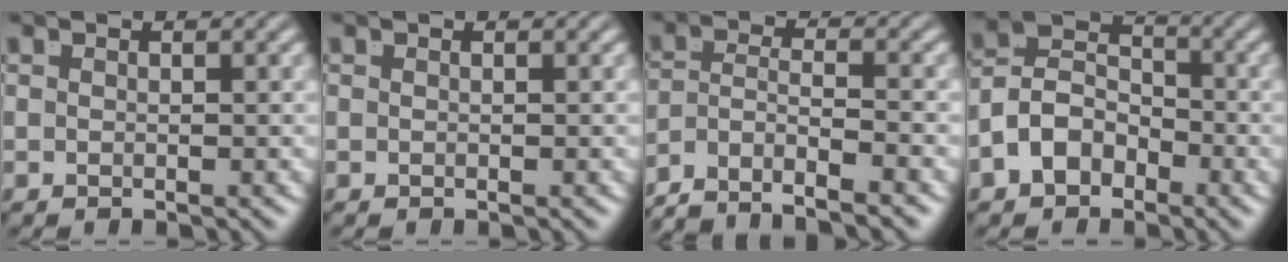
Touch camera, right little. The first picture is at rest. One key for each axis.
{"total": 0.0}
{"total": 8.0, "fx": -5.3, "fy": 4.8, "fz": 3.4, "tx": -0.074, "ty": -0.028, "tz": -0.090}
{"total": 7.0, "fx": -1.4, "fy": 5.8, "fz": 3.7, "tx": -0.080, "ty": -0.017, "tz": -0.026}